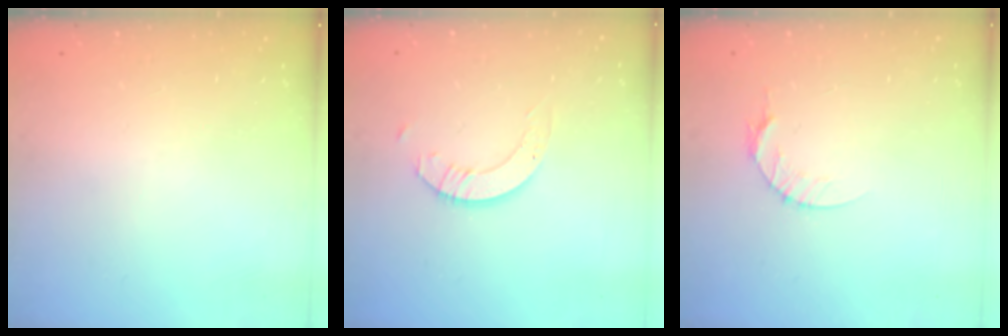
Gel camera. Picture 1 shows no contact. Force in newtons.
{"total": 3.5, "press": 3.5, "slide": 0.1}
{"total": 4.7, "press": 4.7, "slide": 0.6}